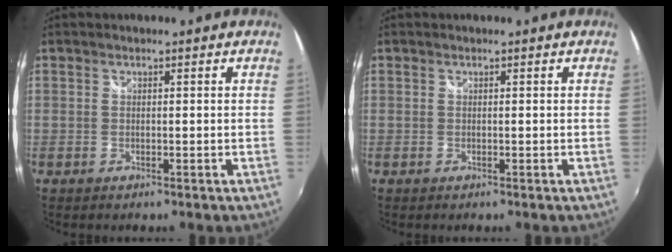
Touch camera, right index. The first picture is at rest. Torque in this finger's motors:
{"motor_torque": [-0.01, 0.01, 0.00, 0.00]}